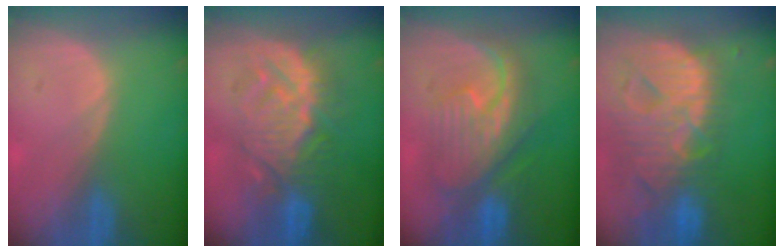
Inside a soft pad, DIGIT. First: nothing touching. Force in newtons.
{"total": 9.5, "press": 9.4, "slide": 0.5}
{"total": 9.2, "press": 9.2, "slide": 0.4}
{"total": 13.7, "press": 11.7, "slide": 7.2}